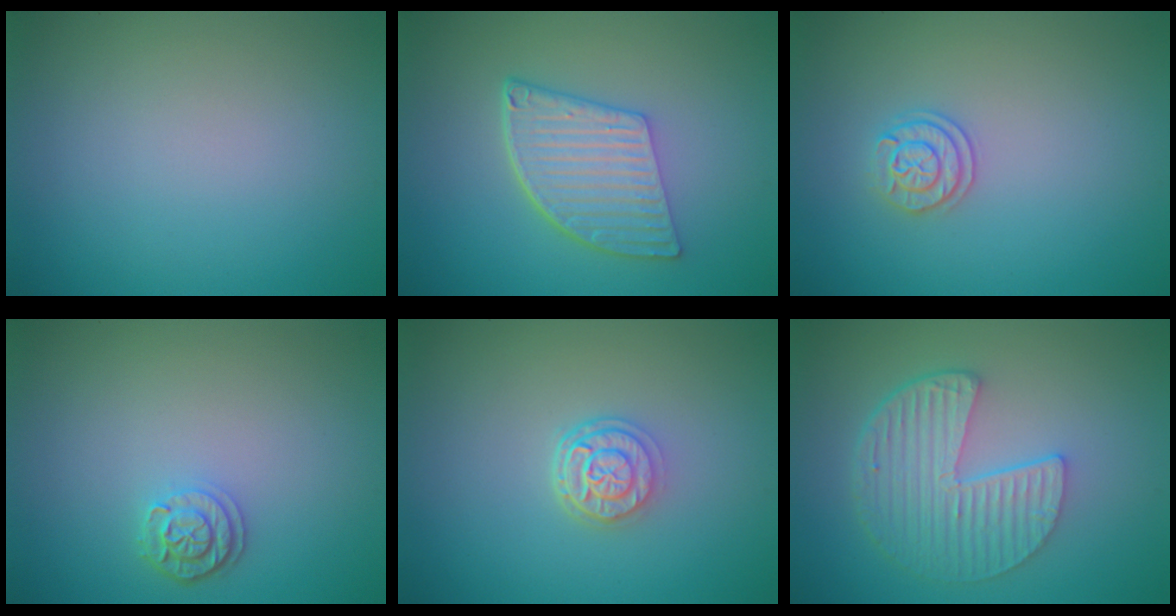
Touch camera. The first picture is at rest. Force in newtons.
{"total": 5.8, "press": 4.3, "slide": 3.9}
{"total": 1.9, "press": 1.8, "slide": 0.5}
{"total": 2.1, "press": 1.8, "slide": 0.9}
{"total": 3.1, "press": 2.5, "slide": 2.0}
{"total": 5.8, "press": 4.2, "slide": 4.0}